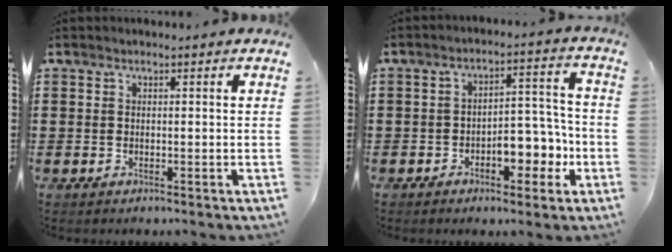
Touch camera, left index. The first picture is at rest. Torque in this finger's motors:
{"motor_torque": [0.48, 0.29, 0.25, 0.08]}